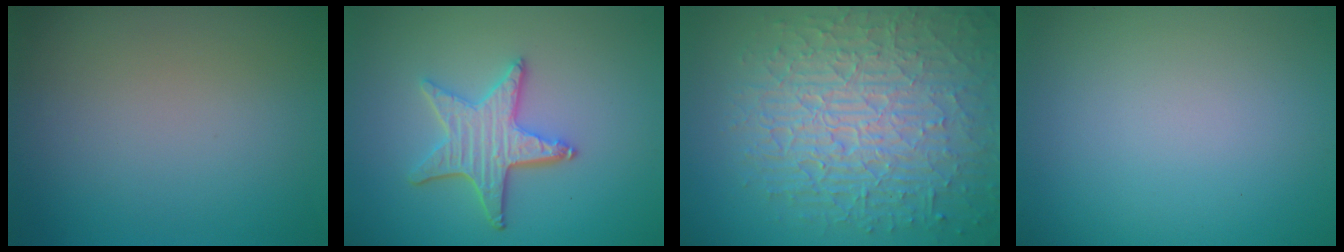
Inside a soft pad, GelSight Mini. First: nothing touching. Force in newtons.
{"total": 4.4, "press": 3.7, "slide": 2.4}
{"total": 10.4, "press": 6.7, "slide": 8.0}
{"total": 0.0}